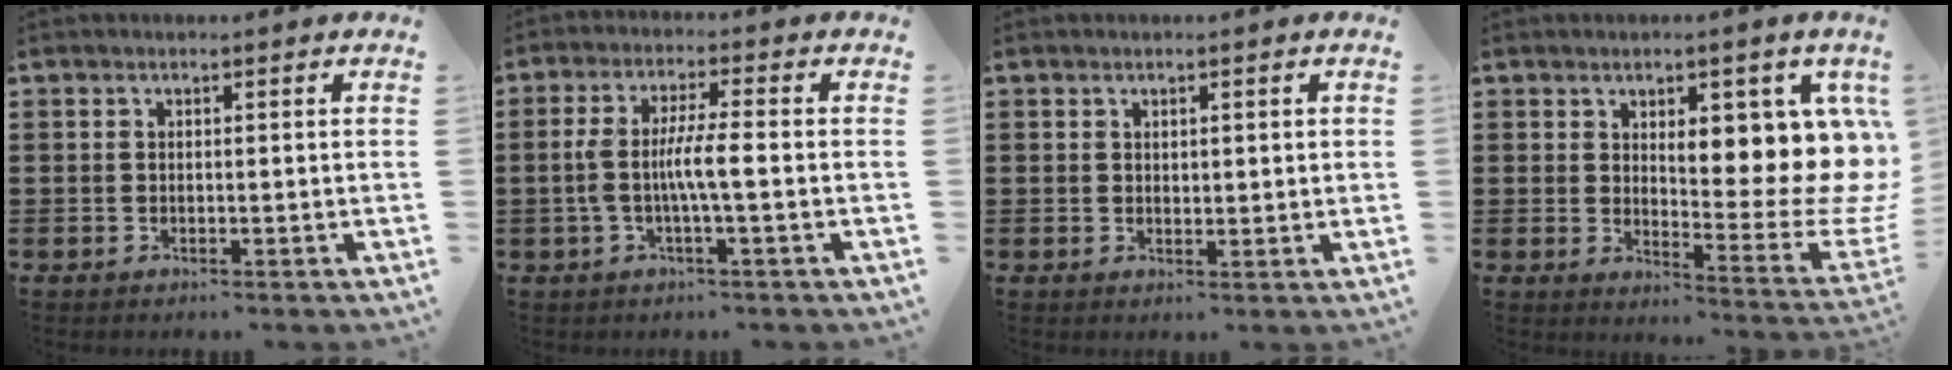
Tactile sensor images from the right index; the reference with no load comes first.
{"total": 5.8, "force": [-1.0, 0.6, 5.7], "torque": [-0.123, -0.009, -0.029]}
{"total": 1.0, "force": [0.6, 0.5, 0.5], "torque": [-0.010, 0.005, 0.011]}
{"total": 10.6, "force": [4.0, 4.7, 8.5], "torque": [-0.097, -0.058, 0.064]}